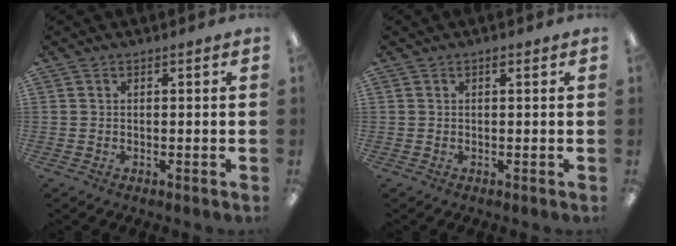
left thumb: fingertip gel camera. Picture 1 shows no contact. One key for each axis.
{"total": 0.8, "fx": 0.6, "fy": 0.4, "fz": 0.5, "tx": -0.003, "ty": 0.000, "tz": 0.008}